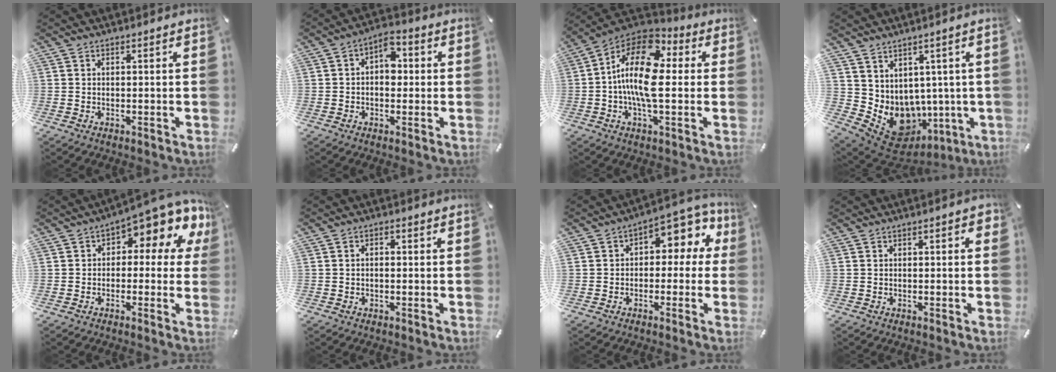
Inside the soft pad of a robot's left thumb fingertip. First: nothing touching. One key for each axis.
{"total": 6.5, "fx": 0.3, "fy": 4.3, "fz": 4.8, "tx": -0.061, "ty": 0.004, "tz": -0.002}
{"total": 17.6, "fx": 0.8, "fy": 8.7, "fz": 15.3, "tx": -0.304, "ty": -0.008, "tz": 0.010}
{"total": 9.8, "fx": -0.4, "fy": 9.0, "fz": 3.8, "tx": -0.074, "ty": -0.030, "tz": 0.015}
{"total": 8.6, "fx": 4.9, "fy": 3.3, "fz": 6.3, "tx": -0.092, "ty": -0.045, "tz": 0.082}
{"total": 1.5, "fx": -0.3, "fy": 0.9, "fz": 1.1, "tx": -0.022, "ty": 0.002, "tz": -0.006}
{"total": 7.6, "fx": 2.7, "fy": 4.6, "fz": 5.4, "tx": -0.070, "ty": -0.022, "tz": 0.043}
{"total": 1.3, "fx": 0.0, "fy": 0.7, "fz": 1.1, "tx": -0.013, "ty": 0.001, "tz": -0.004}